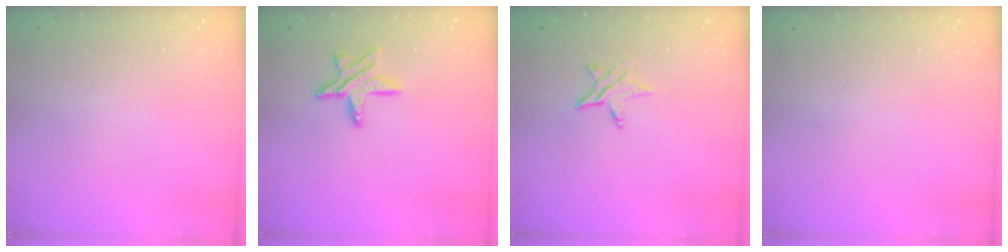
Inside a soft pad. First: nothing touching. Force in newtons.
{"total": 10.0, "press": 9.9, "slide": 0.9}
{"total": 5.8, "press": 5.8, "slide": 0.5}
{"total": 0.0}